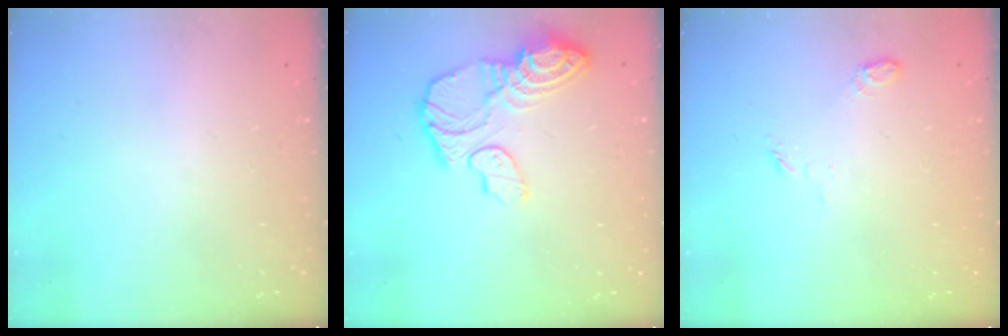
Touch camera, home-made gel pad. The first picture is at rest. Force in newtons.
{"total": 14.3, "press": 14.3, "slide": 1.0}
{"total": 4.2, "press": 4.1, "slide": 0.9}